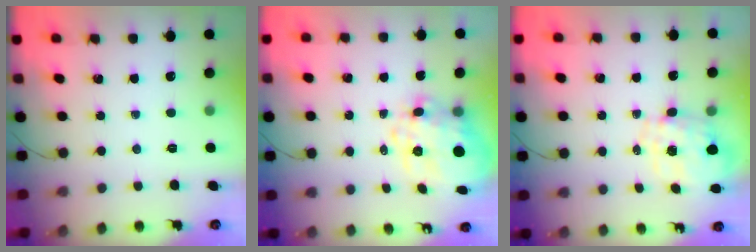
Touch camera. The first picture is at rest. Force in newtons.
{"total": 13.9, "press": 13.6, "slide": 2.9}
{"total": 1.9, "press": 1.5, "slide": 1.1}